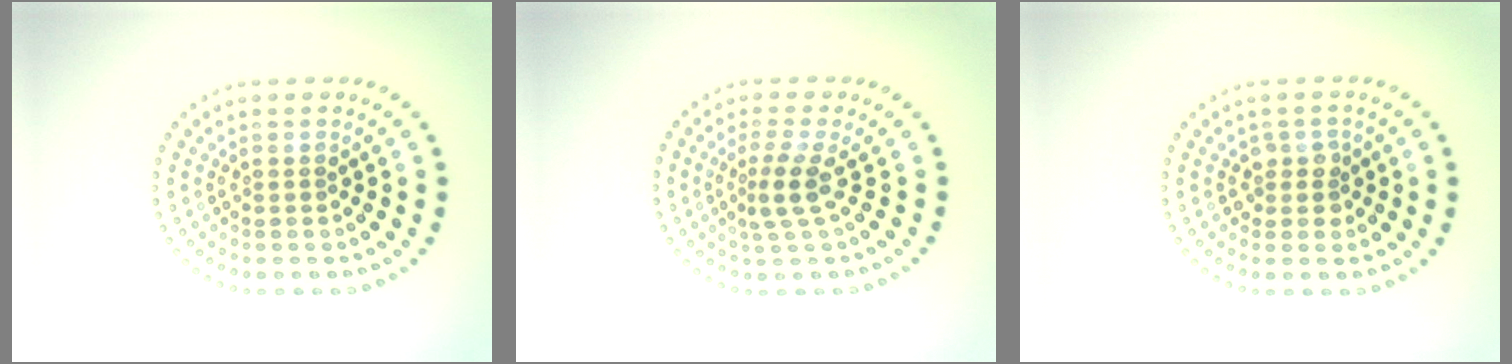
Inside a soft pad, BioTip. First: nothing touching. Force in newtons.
{"total": 2.6, "press": 1.7, "slide": 1.9}
{"total": 1.6, "press": 1.4, "slide": 0.8}